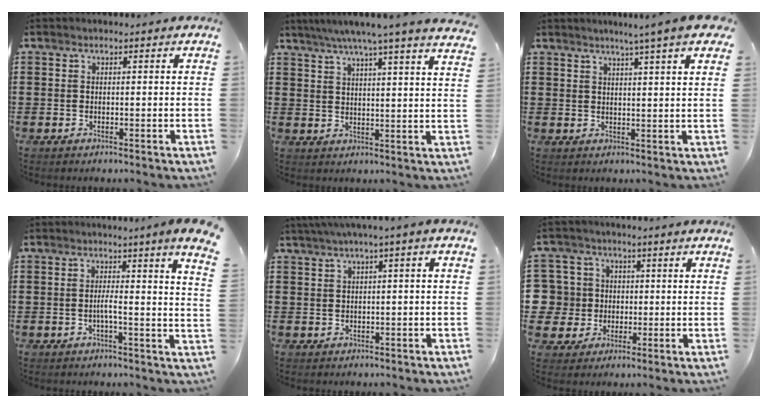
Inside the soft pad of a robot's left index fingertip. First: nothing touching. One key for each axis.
{"total": 5.9, "fx": 5.1, "fy": -0.7, "fz": 3.0, "tx": -0.075, "ty": -0.023, "tz": 0.086}
{"total": 5.4, "fx": 3.8, "fy": -0.5, "fz": 3.7, "tx": -0.073, "ty": -0.012, "tz": 0.062}
{"total": 3.9, "fx": 1.0, "fy": -0.8, "fz": 3.7, "tx": -0.073, "ty": -0.011, "tz": 0.014}
{"total": 1.8, "fx": -0.1, "fy": 0.3, "fz": 1.8, "tx": -0.038, "ty": -0.004, "tz": -0.006}
{"total": 6.7, "fx": 0.1, "fy": 6.6, "fz": 1.1, "tx": -0.070, "ty": 0.008, "tz": 0.000}